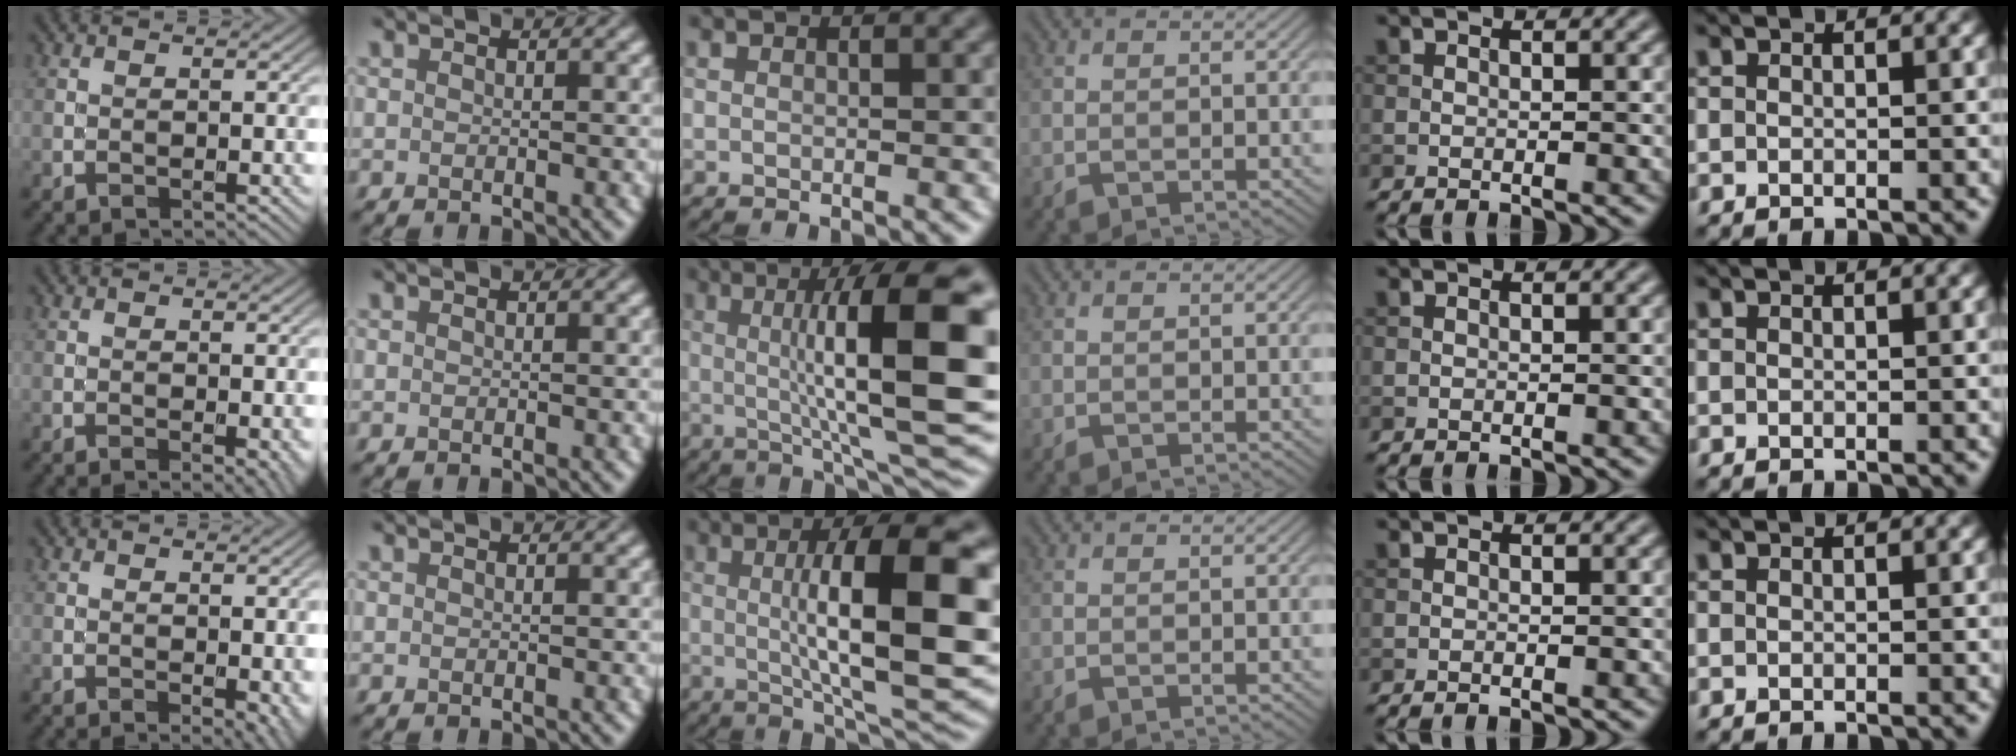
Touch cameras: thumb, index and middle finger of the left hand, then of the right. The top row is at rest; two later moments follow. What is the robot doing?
{"motion": "screw", "object": "dispenser bottle"}